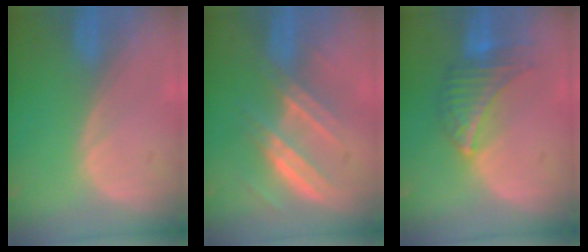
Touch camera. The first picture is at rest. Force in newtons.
{"total": 7.7, "press": 6.9, "slide": 3.5}
{"total": 6.8, "press": 6.7, "slide": 1.4}